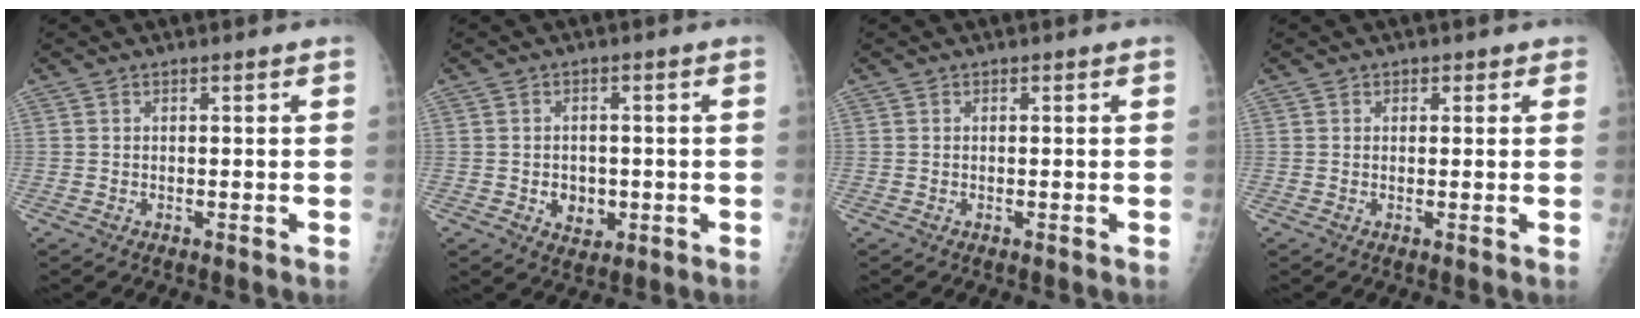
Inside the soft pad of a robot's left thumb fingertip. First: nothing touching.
{"total": 4.5, "force": [-0.9, 3.6, 2.5], "torque": [-0.015, 0.004, -0.005]}
{"total": 0.0}
{"total": 1.2, "force": [0.5, 1.0, 0.1], "torque": [0.017, 0.000, 0.001]}